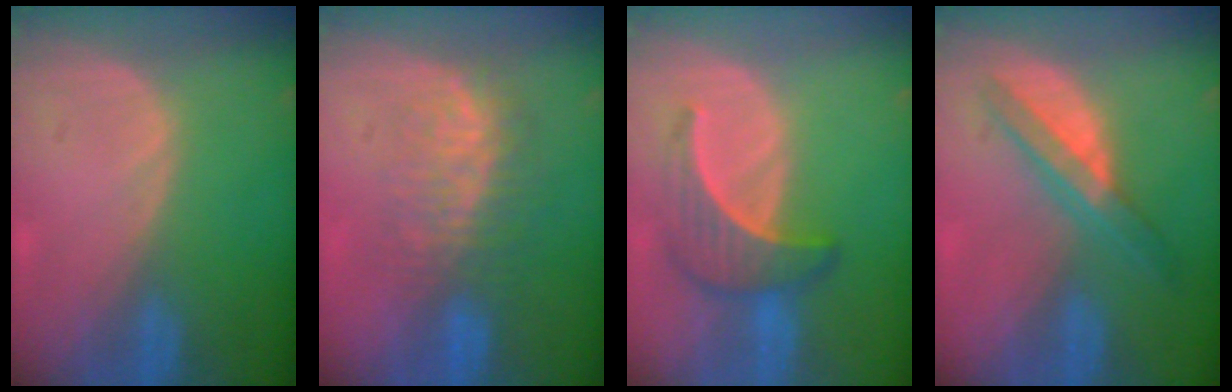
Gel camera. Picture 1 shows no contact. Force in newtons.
{"total": 8.0, "press": 7.4, "slide": 3.0}
{"total": 6.3, "press": 6.1, "slide": 1.6}
{"total": 6.6, "press": 5.7, "slide": 3.4}